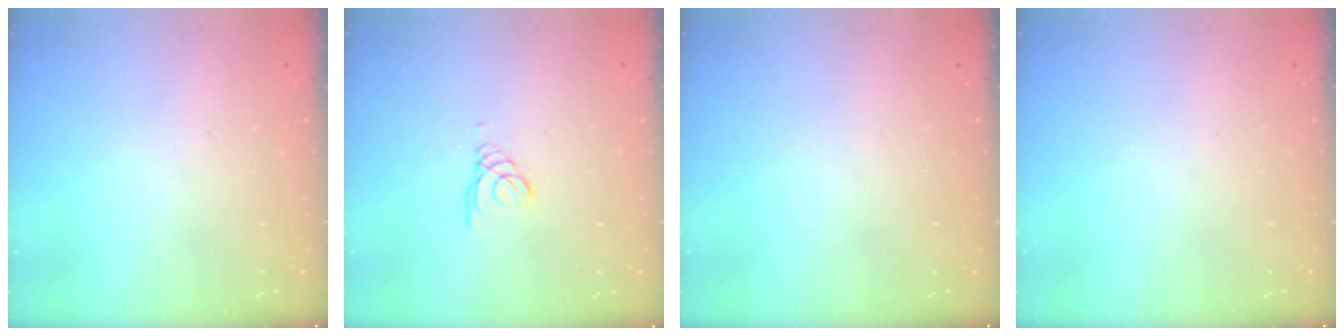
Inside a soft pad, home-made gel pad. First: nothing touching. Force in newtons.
{"total": 1.1, "press": 1.0, "slide": 0.1}
{"total": 0.0}
{"total": 0.0}